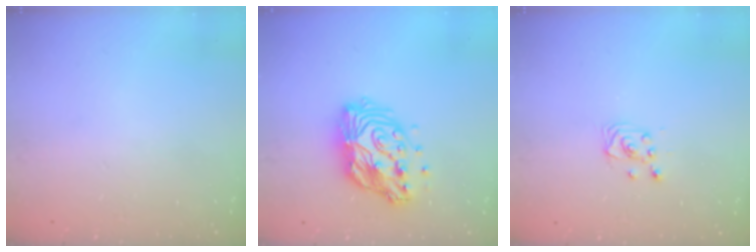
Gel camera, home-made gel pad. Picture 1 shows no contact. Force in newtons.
{"total": 15.4, "press": 15.4, "slide": 1.4}
{"total": 2.9, "press": 2.9, "slide": 0.4}